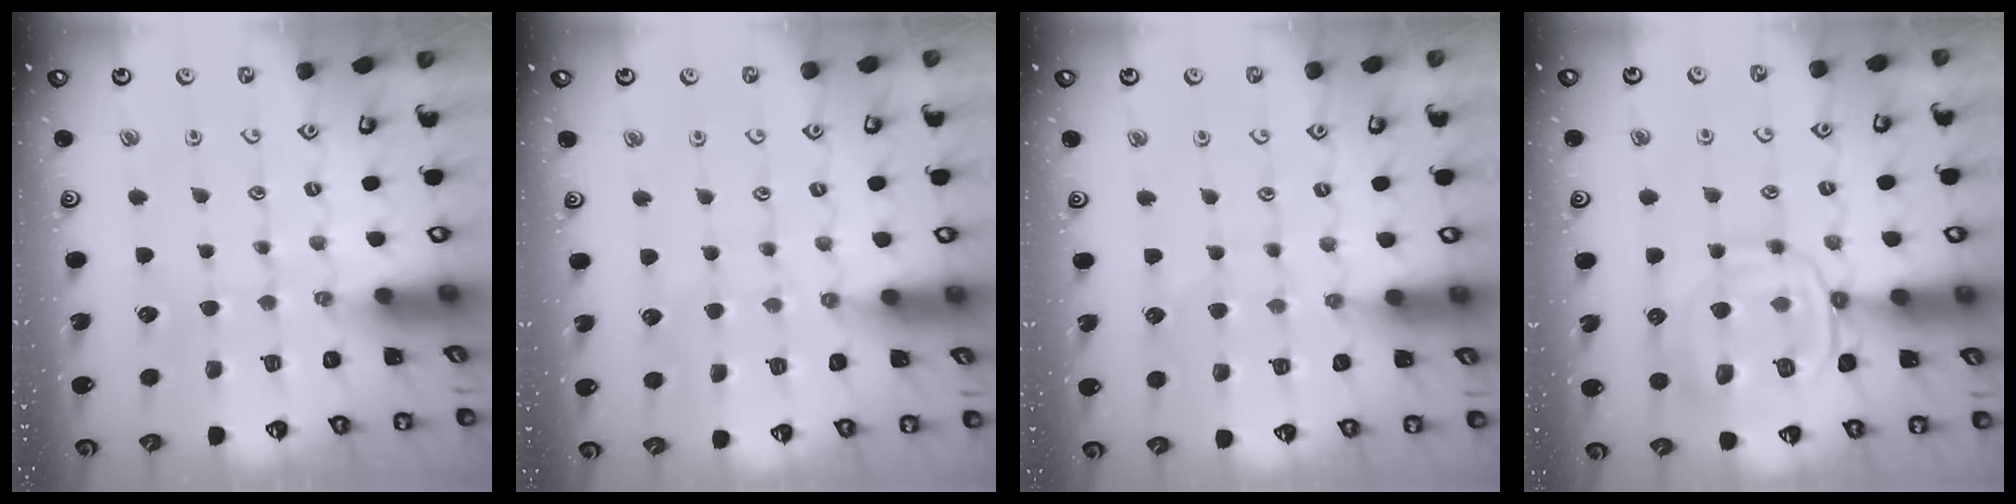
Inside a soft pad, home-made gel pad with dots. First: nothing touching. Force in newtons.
{"total": 4.8, "press": 4.8, "slide": 0.5}
{"total": 5.6, "press": 5.6, "slide": 0.3}
{"total": 12.6, "press": 12.6, "slide": 1.2}